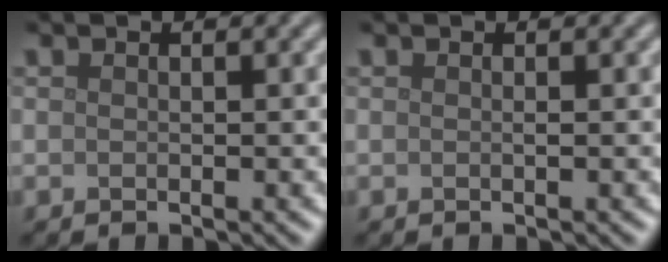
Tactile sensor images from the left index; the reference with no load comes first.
{"total": 0.0}